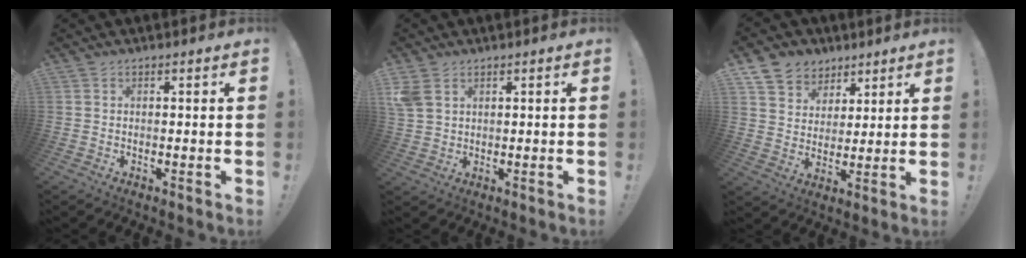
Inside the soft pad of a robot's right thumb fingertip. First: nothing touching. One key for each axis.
{"total": 5.0, "fx": 2.5, "fy": 3.5, "fz": 2.6, "tx": -0.053, "ty": -0.004, "tz": 0.049}
{"total": 8.1, "fx": 4.9, "fy": 6.4, "fz": 0.8, "tx": -0.012, "ty": -0.038, "tz": 0.100}